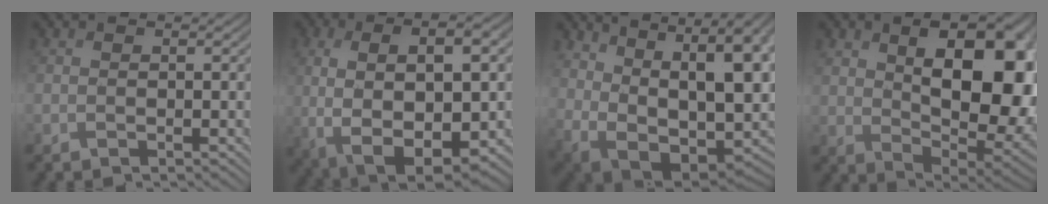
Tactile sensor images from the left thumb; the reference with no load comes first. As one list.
[{"total": 13.3, "force": [-1.0, 6.0, 11.9], "torque": [-0.234, -0.017, -0.001]}, {"total": 18.9, "force": [3.3, 10.8, 15.1], "torque": [-0.234, -0.002, 0.103]}, {"total": 16.0, "force": [3.0, 9.3, 12.7], "torque": [-0.187, -0.020, 0.070]}]